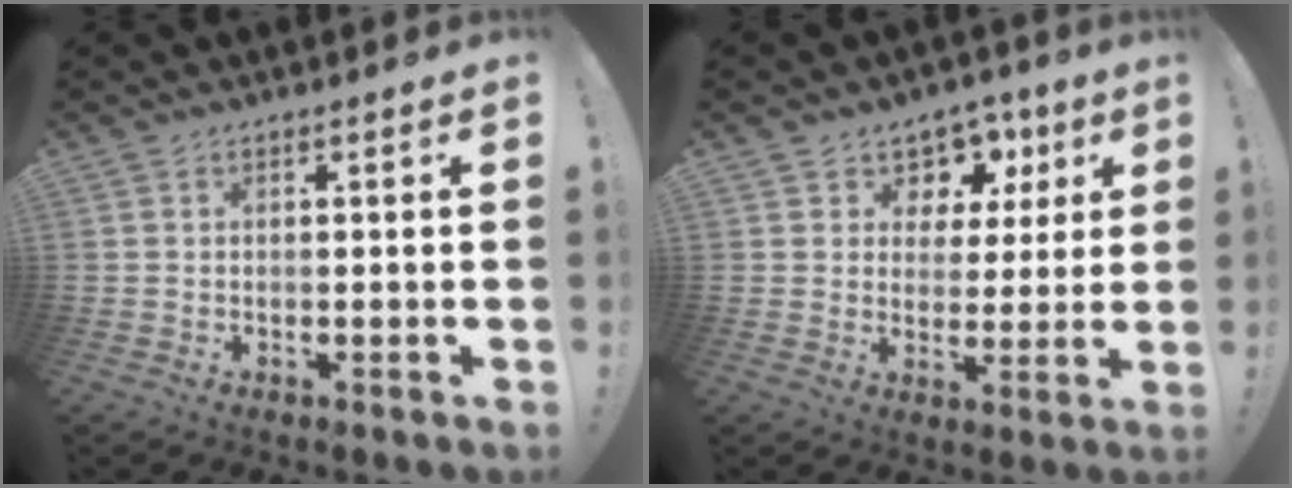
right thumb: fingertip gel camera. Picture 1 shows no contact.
{"total": 7.8, "force": [4.0, 6.4, 1.8], "torque": [-0.018, -0.029, 0.078]}